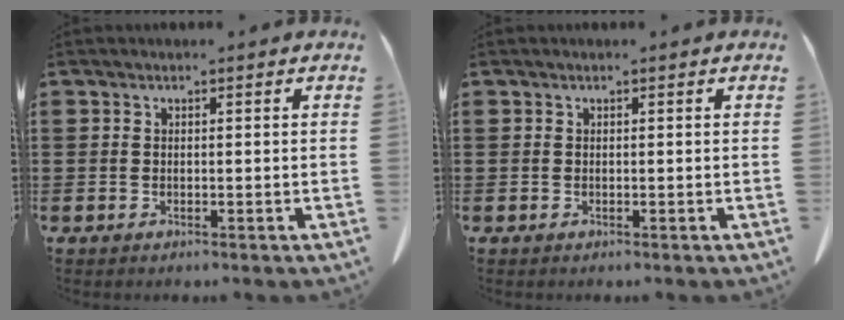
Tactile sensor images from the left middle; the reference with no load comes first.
{"total": 0.0}